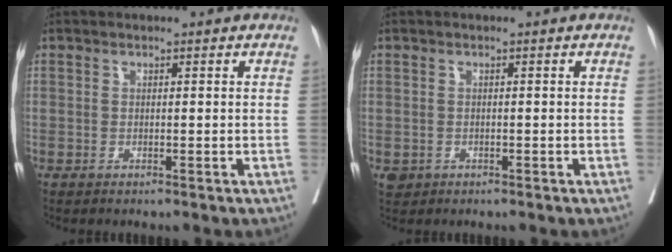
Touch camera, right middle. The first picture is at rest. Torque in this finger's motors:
{"motor_torque": [0.60, -0.55, 0.04, 0.04]}